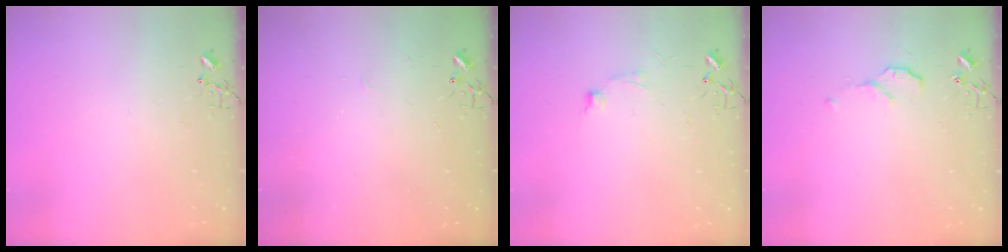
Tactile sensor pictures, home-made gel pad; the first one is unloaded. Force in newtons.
{"total": 2.1, "press": 2.1, "slide": 0.4}
{"total": 7.2, "press": 7.2, "slide": 0.8}
{"total": 6.9, "press": 6.8, "slide": 0.9}